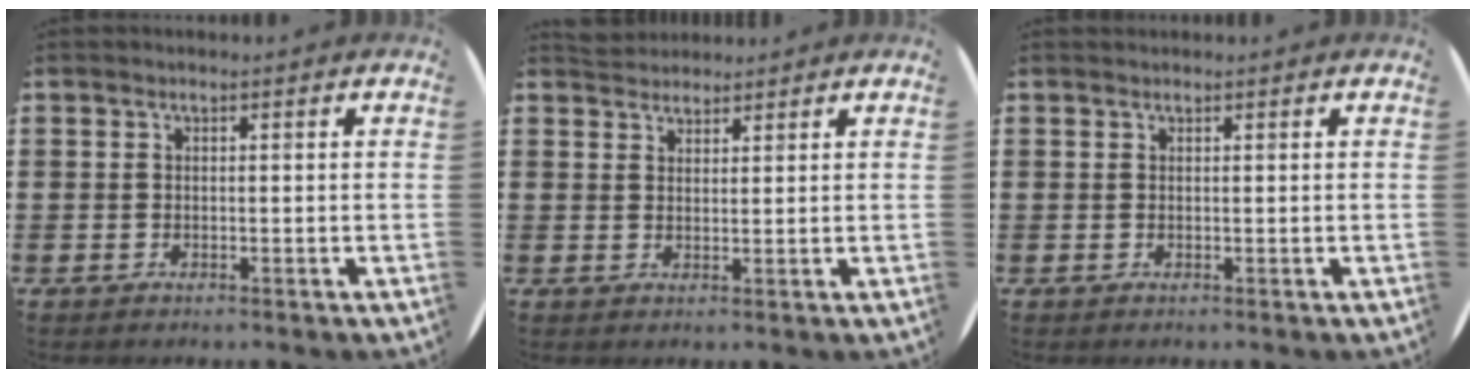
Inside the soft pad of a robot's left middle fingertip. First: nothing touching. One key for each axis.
{"total": 2.4, "fx": 2.3, "fy": 0.7, "fz": -0.2, "tx": -0.001, "ty": 0.002, "tz": 0.046}
{"total": 0.0}